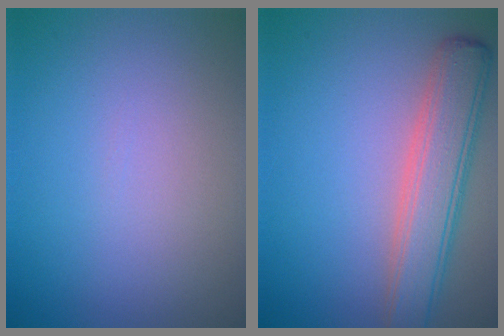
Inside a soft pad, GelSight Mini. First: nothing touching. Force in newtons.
{"total": 5.3, "press": 5.3, "slide": 0.4}